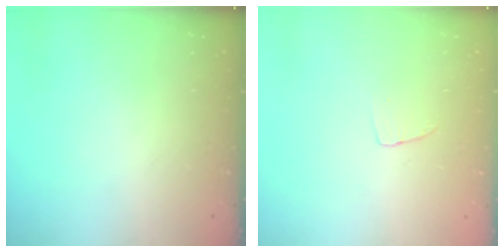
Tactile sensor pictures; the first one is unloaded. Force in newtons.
{"total": 2.9, "press": 2.9, "slide": 0.1}